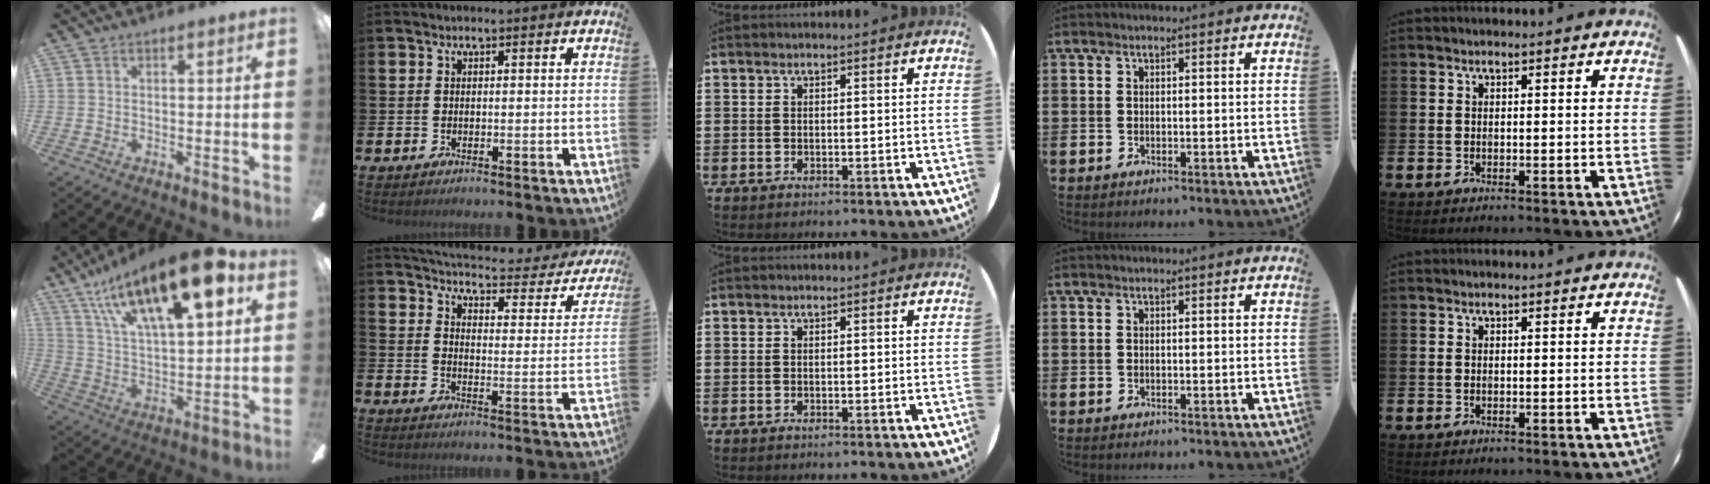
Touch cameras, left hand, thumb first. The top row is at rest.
{"thumb": {"total": 22.4, "force": [13.7, 8.1, 15.8], "torque": [-0.261, -0.065, 0.228]}, "index": {"total": 4.8, "force": [4.5, 0.7, 1.4], "torque": [-0.049, -0.038, 0.070]}}